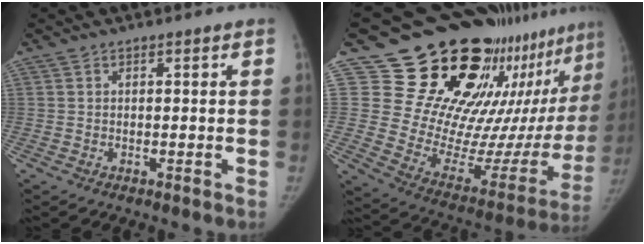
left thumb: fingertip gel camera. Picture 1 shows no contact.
{"total": 31.6, "force": [21.7, 13.5, 18.6], "torque": [-0.244, -0.122, 0.312]}